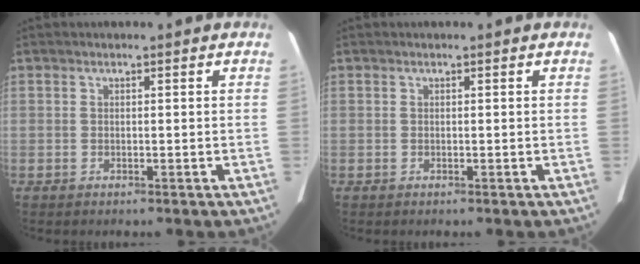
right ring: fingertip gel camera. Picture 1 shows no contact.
{"total": 0.0}